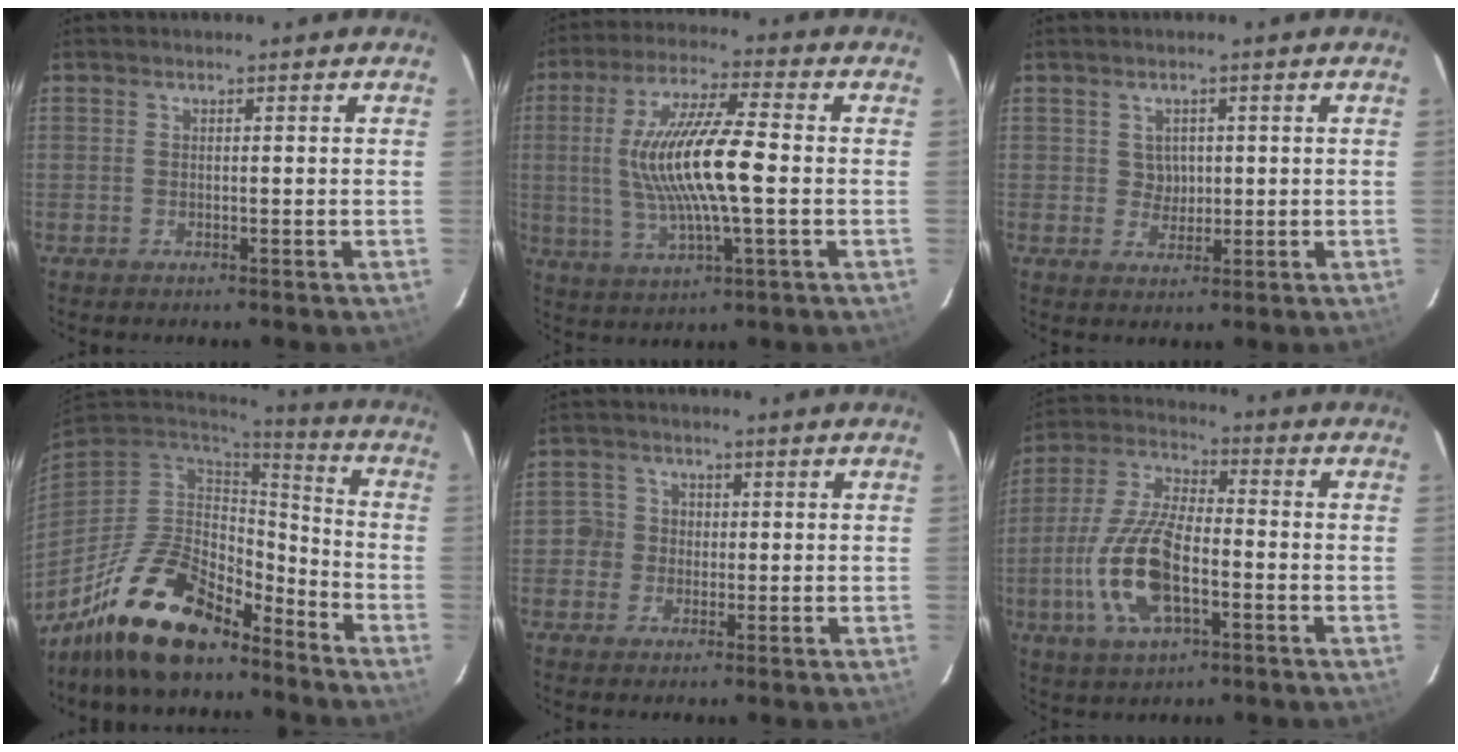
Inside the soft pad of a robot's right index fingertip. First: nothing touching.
{"total": 15.2, "force": [-0.3, 2.8, 14.9], "torque": [-0.285, 0.002, -0.002]}
{"total": 2.8, "force": [0.6, 2.7, 0.6], "torque": [-0.008, 0.008, 0.011]}
{"total": 18.0, "force": [-13.0, 7.6, 10.0], "torque": [-0.205, 0.001, -0.223]}
{"total": 3.9, "force": [-0.6, 3.9, 0.4], "torque": [0.009, 0.014, -0.015]}
{"total": 15.1, "force": [-4.5, 6.3, 13.0], "torque": [-0.282, -0.002, -0.085]}